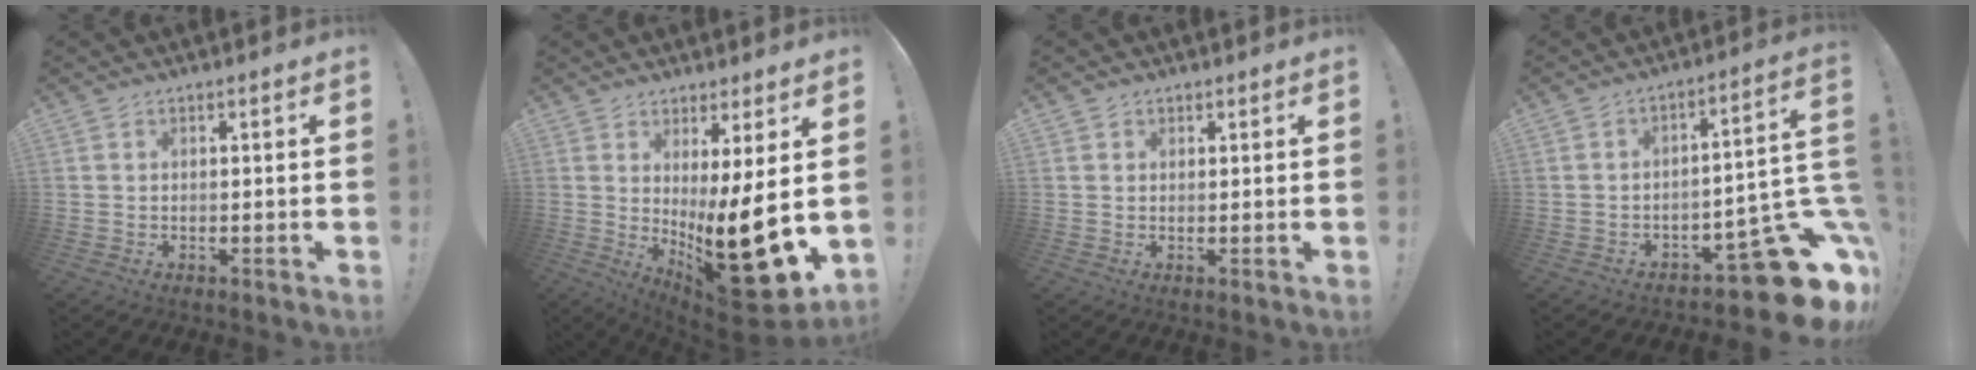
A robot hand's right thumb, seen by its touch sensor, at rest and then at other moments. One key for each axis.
{"total": 18.5, "fx": -0.9, "fy": 4.1, "fz": 18.0, "tx": -0.255, "ty": -0.042, "tz": -0.008}
{"total": 1.3, "fx": 0.9, "fy": 1.0, "fz": 0.1, "tx": 0.003, "ty": -0.004, "tz": 0.016}
{"total": 17.2, "fx": -8.8, "fy": 6.2, "fz": 13.4, "tx": -0.139, "ty": 0.049, "tz": -0.135}